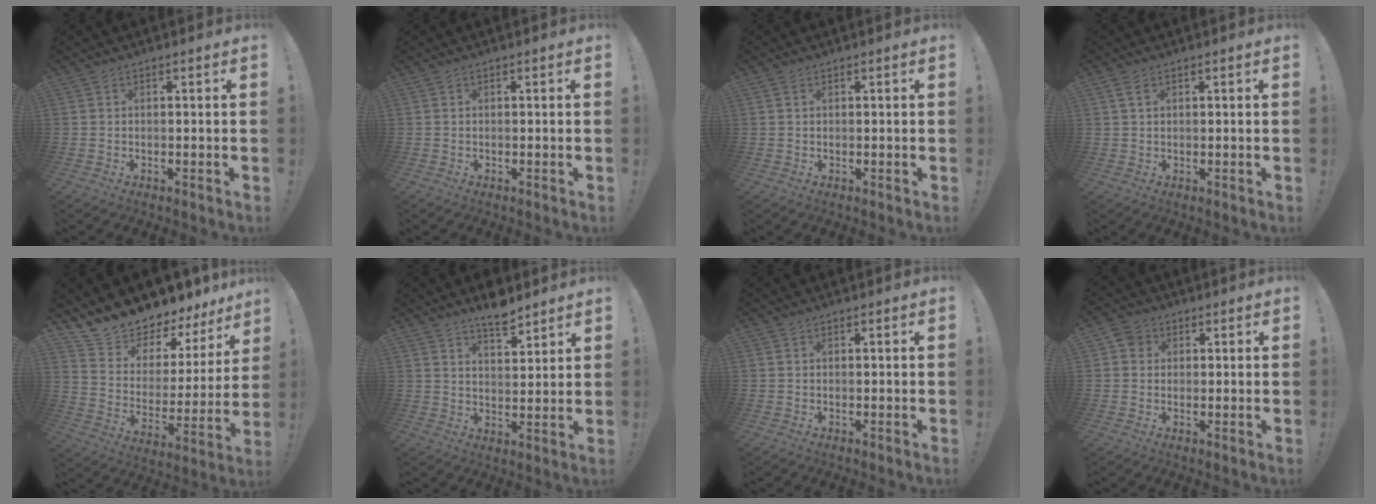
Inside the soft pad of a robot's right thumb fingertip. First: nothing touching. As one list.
[{"total": 0.0}, {"total": 0.6, "force": [0.4, 0.4, 0.3], "torque": [0.001, -0.003, 0.007]}, {"total": 2.6, "force": [1.2, 1.3, 1.8], "torque": [-0.029, 0.000, 0.021]}, {"total": 9.2, "force": [8.8, 2.6, -0.2], "torque": [-0.016, -0.102, 0.155]}, {"total": 7.2, "force": [6.2, 2.0, 3.2], "torque": [-0.038, -0.045, 0.107]}, {"total": 0.0}, {"total": 4.1, "force": [1.3, 3.6, 1.4], "torque": [-0.019, 0.003, 0.025]}]